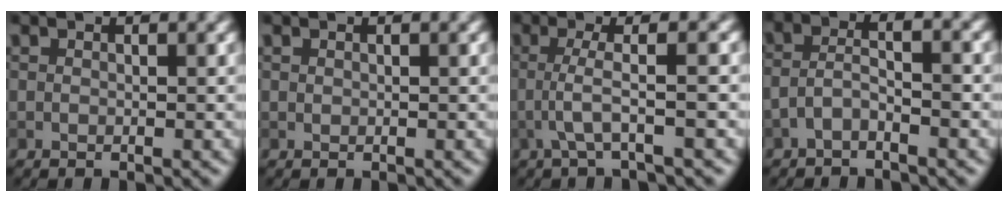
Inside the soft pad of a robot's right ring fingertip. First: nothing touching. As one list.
[{"total": 0.0}, {"total": 3.6, "force": [-0.5, 0.4, 3.6], "torque": [-0.064, 0.012, -0.018]}, {"total": 2.6, "force": [-1.3, 0.9, 2.1], "torque": [-0.047, 0.010, -0.034]}]